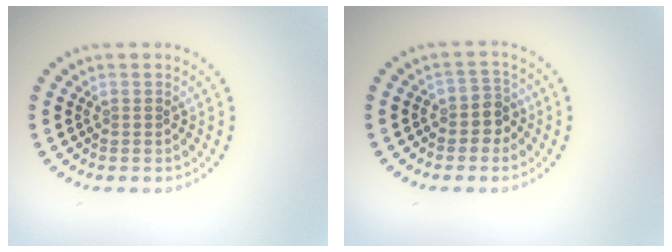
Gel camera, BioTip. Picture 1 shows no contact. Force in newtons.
{"total": 2.0, "press": 1.7, "slide": 1.1}